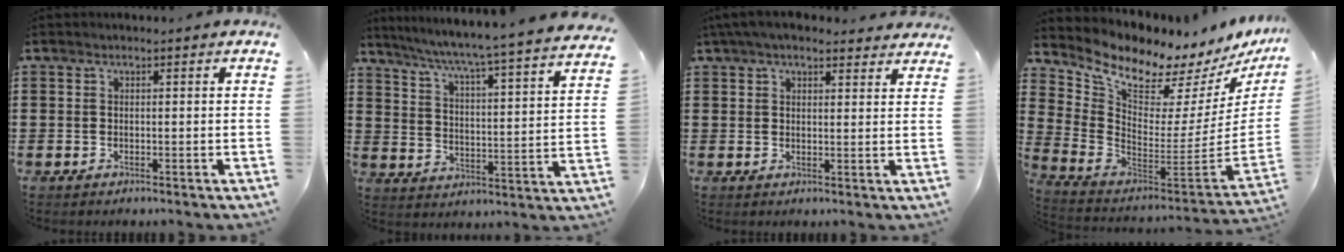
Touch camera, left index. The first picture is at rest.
{"total": 4.9, "force": [4.1, -1.2, 2.3], "torque": [-0.065, -0.050, 0.057]}
{"total": 4.6, "force": [4.1, 1.1, 2.0], "torque": [-0.050, -0.003, 0.076]}
{"total": 8.1, "force": [7.6, 1.5, 2.5], "torque": [-0.092, -0.076, 0.127]}